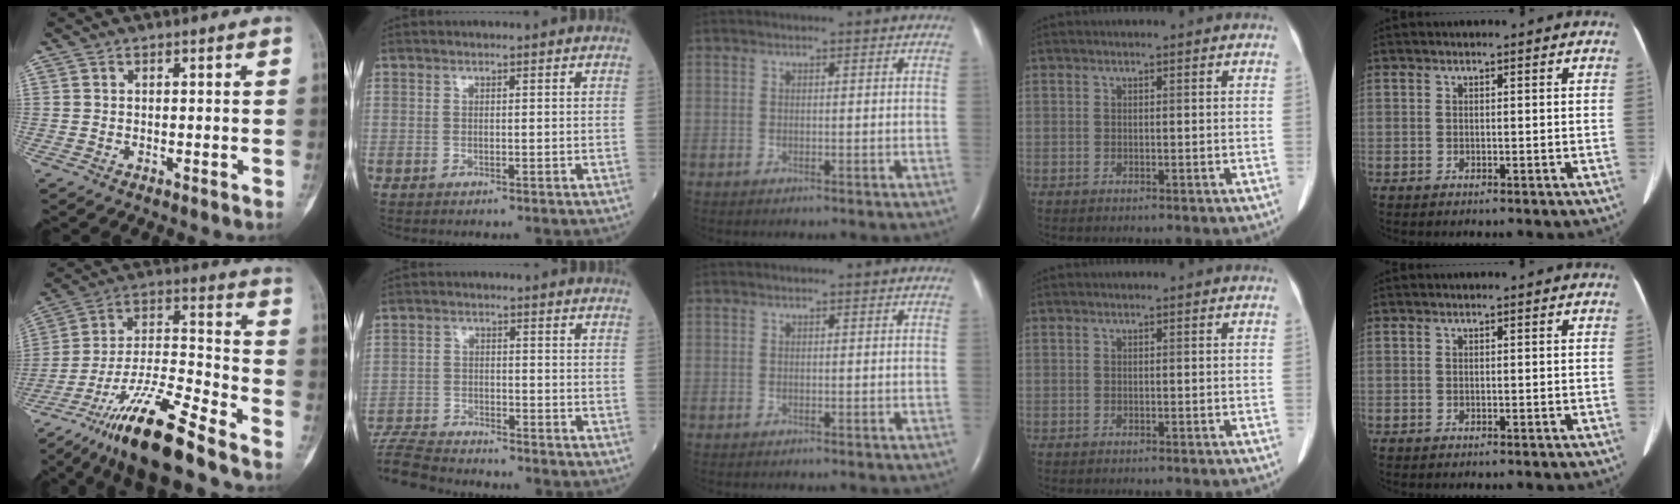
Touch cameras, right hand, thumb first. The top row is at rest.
{"thumb": {"total": 18.8, "force": [-13.5, 3.0, 12.7], "torque": [-0.251, 0.070, -0.243]}, "index": {"total": 9.3, "force": [-9.1, 0.8, 1.8], "torque": [-0.036, -0.007, -0.168]}}